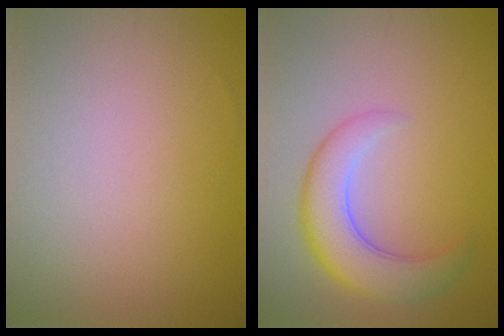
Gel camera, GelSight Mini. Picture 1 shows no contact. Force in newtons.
{"total": 5.4, "press": 5.4, "slide": 0.3}